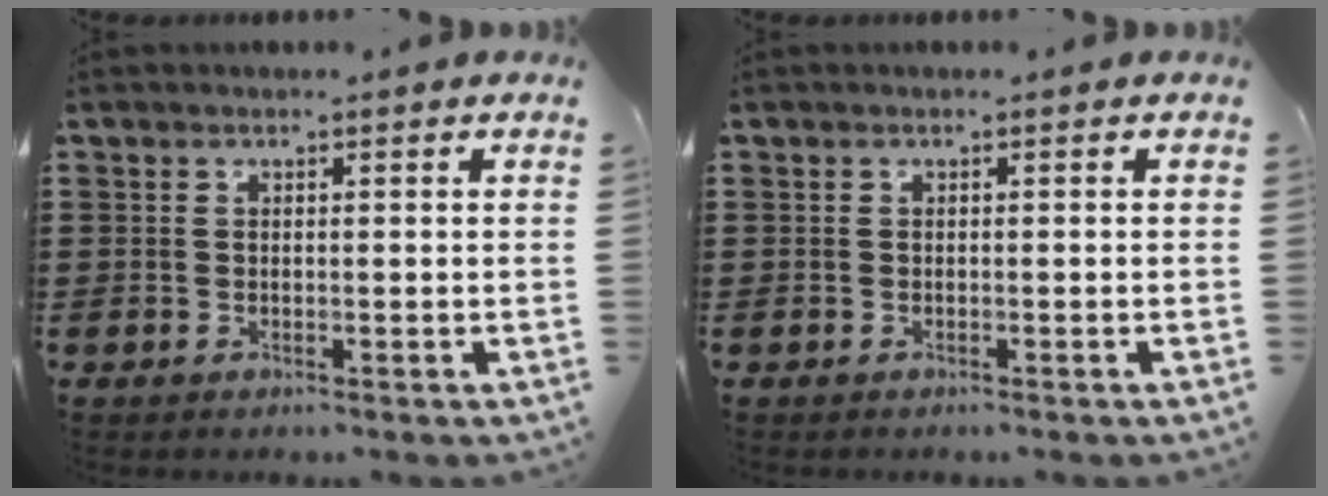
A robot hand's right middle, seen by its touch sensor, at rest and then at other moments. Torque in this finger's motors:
{"motor_torque": [-0.23, 0.43, 0.13, 0.02]}